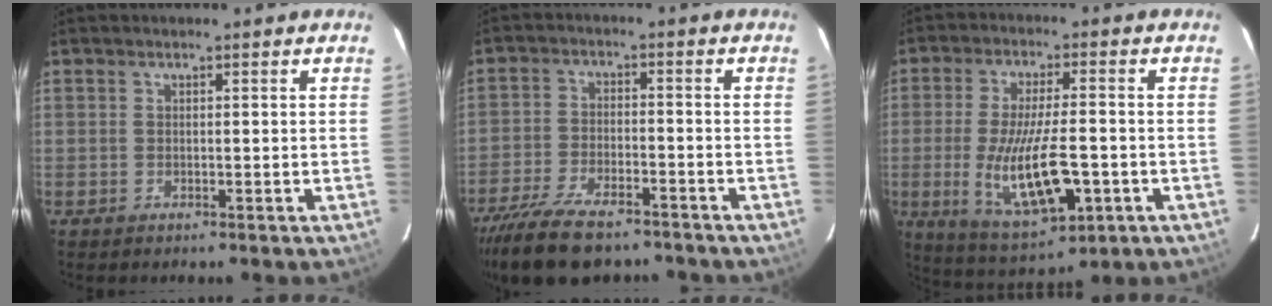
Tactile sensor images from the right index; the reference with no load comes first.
{"total": 14.9, "force": [-12.0, 4.8, 7.3], "torque": [-0.166, -0.025, -0.207]}
{"total": 15.5, "force": [-4.0, 4.9, 14.1], "torque": [-0.275, -0.029, -0.055]}